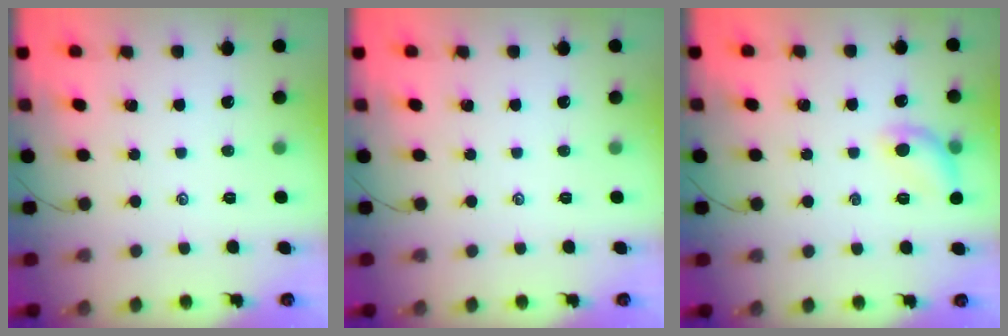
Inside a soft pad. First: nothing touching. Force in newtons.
{"total": 0.0}
{"total": 8.6, "press": 8.6, "slide": 0.2}